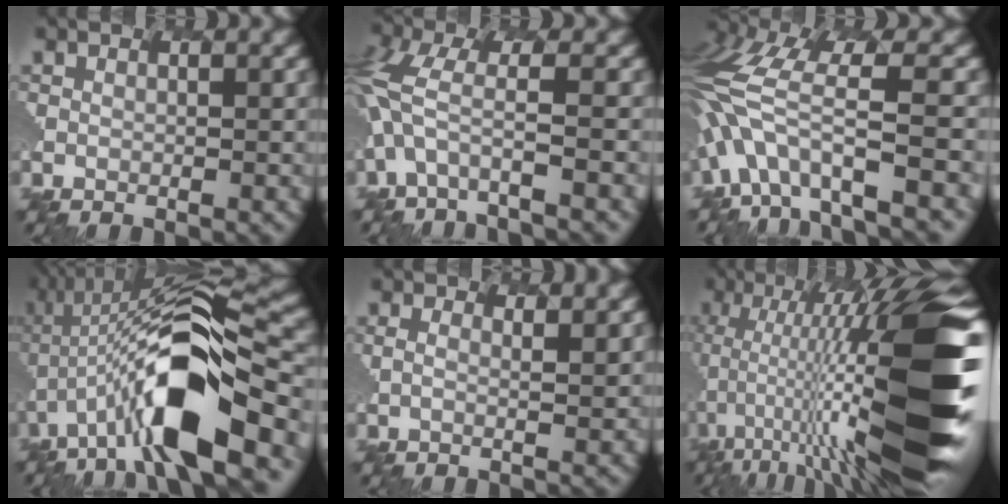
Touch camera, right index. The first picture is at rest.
{"total": 3.8, "force": [-0.7, 1.3, 3.5], "torque": [-0.121, 0.014, -0.030]}
{"total": 7.4, "force": [-2.6, 2.5, 6.4], "torque": [-0.169, 0.033, -0.053]}
{"total": 11.1, "force": [-3.5, 3.4, 10.0], "torque": [-0.200, 0.027, -0.074]}
{"total": 1.6, "force": [1.5, 0.4, 0.5], "torque": [0.000, 0.032, -0.012]}
{"total": 13.7, "force": [-2.2, 3.2, 13.1], "torque": [-0.238, 0.036, -0.057]}